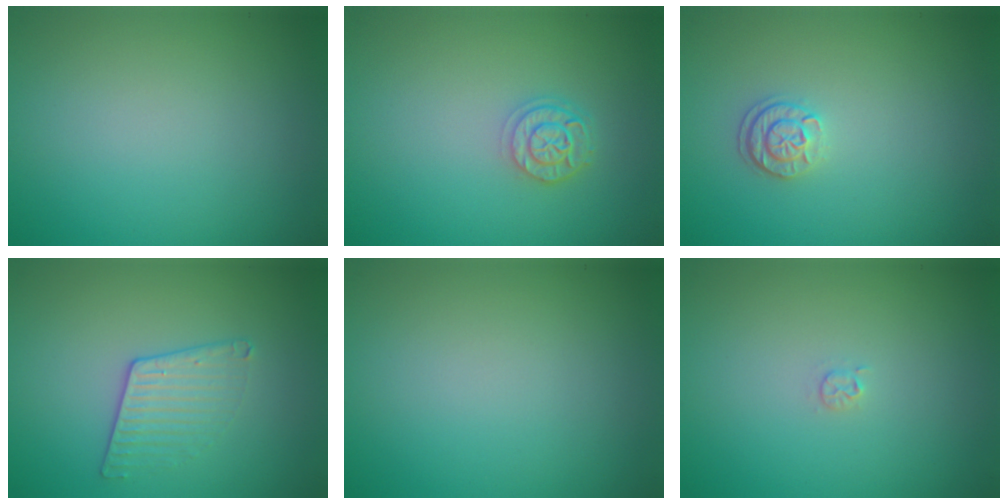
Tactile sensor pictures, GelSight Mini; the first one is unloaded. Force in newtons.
{"total": 2.5, "press": 2.0, "slide": 1.4}
{"total": 1.7, "press": 1.6, "slide": 0.7}
{"total": 2.0, "press": 1.5, "slide": 1.3}
{"total": 0.0}
{"total": 0.7, "press": 0.7, "slide": 0.1}